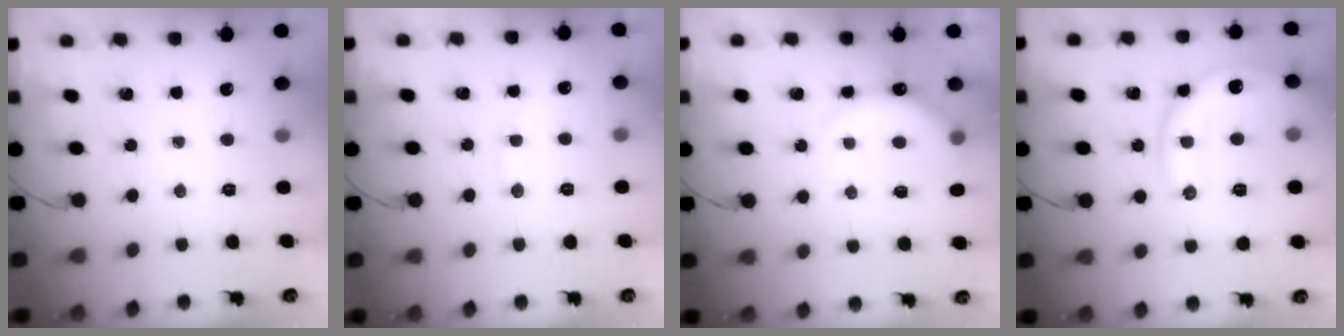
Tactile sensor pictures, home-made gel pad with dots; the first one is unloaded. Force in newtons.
{"total": 7.6, "press": 7.5, "slide": 1.1}
{"total": 6.4, "press": 6.4, "slide": 0.4}
{"total": 12.4, "press": 12.4, "slide": 0.4}